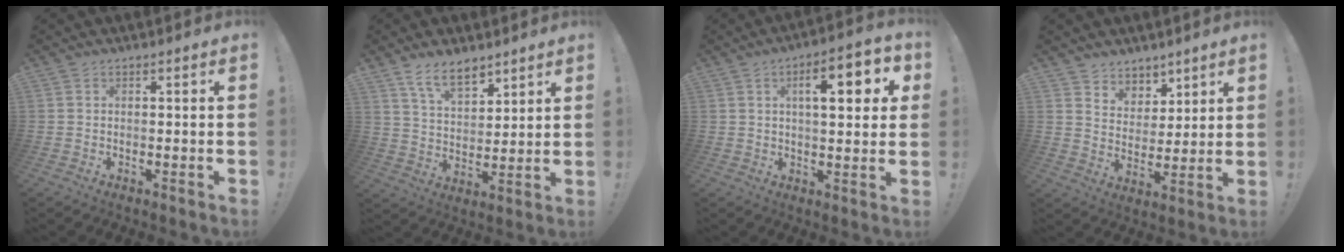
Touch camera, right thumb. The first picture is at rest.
{"total": 10.5, "force": [7.6, 5.0, 5.2], "torque": [-0.093, -0.041, 0.145]}
{"total": 11.3, "force": [3.5, 3.8, 10.0], "torque": [-0.135, -0.004, 0.048]}
{"total": 7.4, "force": [5.6, 4.8, -0.2], "torque": [0.006, -0.056, 0.109]}